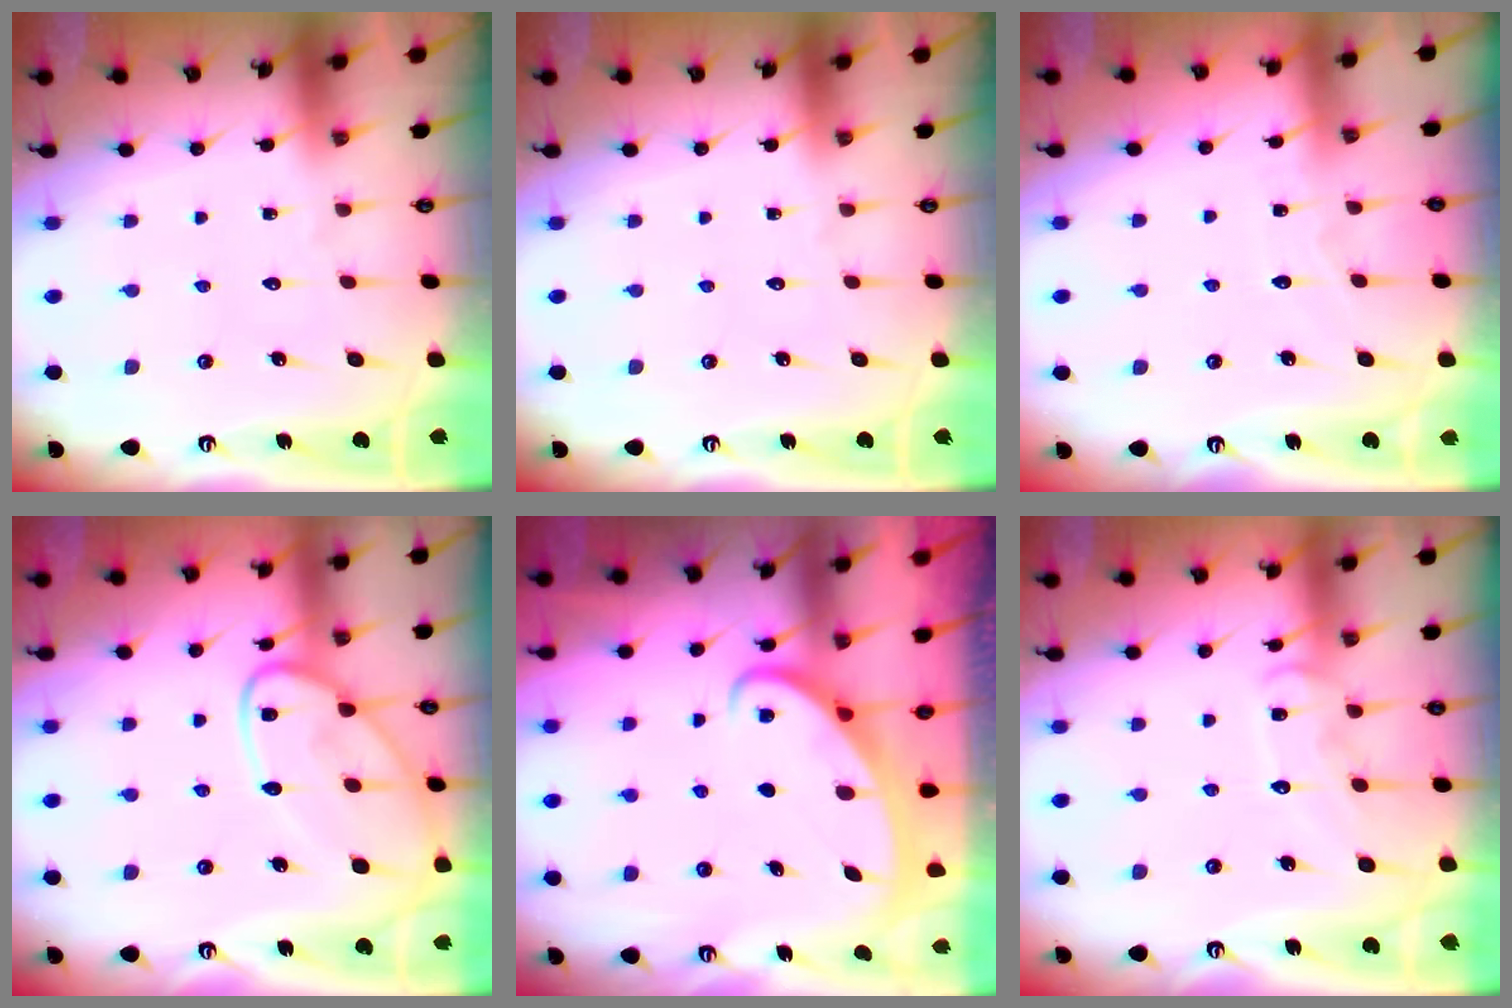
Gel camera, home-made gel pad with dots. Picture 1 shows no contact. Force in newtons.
{"total": 0.0}
{"total": 2.8, "press": 2.7, "slide": 0.4}
{"total": 14.7, "press": 14.6, "slide": 1.2}
{"total": 2.6, "press": 2.6, "slide": 0.4}
{"total": 10.1, "press": 10.1, "slide": 0.7}